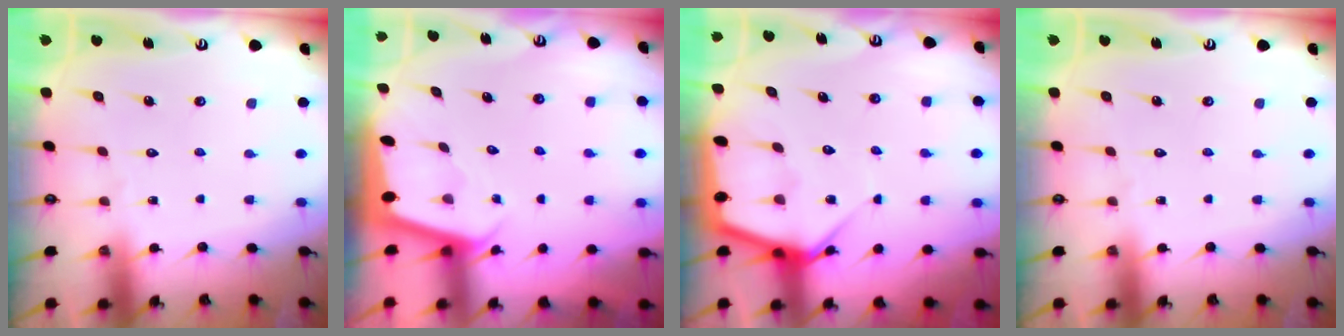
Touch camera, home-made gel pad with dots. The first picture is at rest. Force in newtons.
{"total": 1.8, "press": 1.8, "slide": 0.1}
{"total": 8.8, "press": 8.7, "slide": 0.8}
{"total": 0.0}